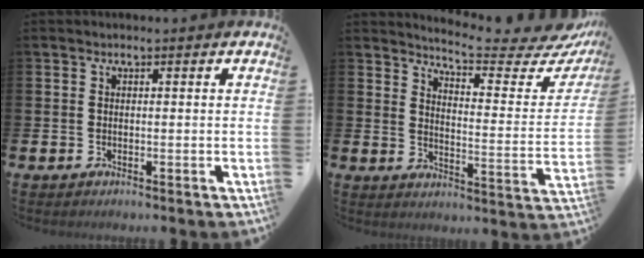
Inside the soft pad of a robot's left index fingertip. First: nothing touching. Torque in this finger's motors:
{"motor_torque": [0.96, -1.18, 0.11, 0.05]}